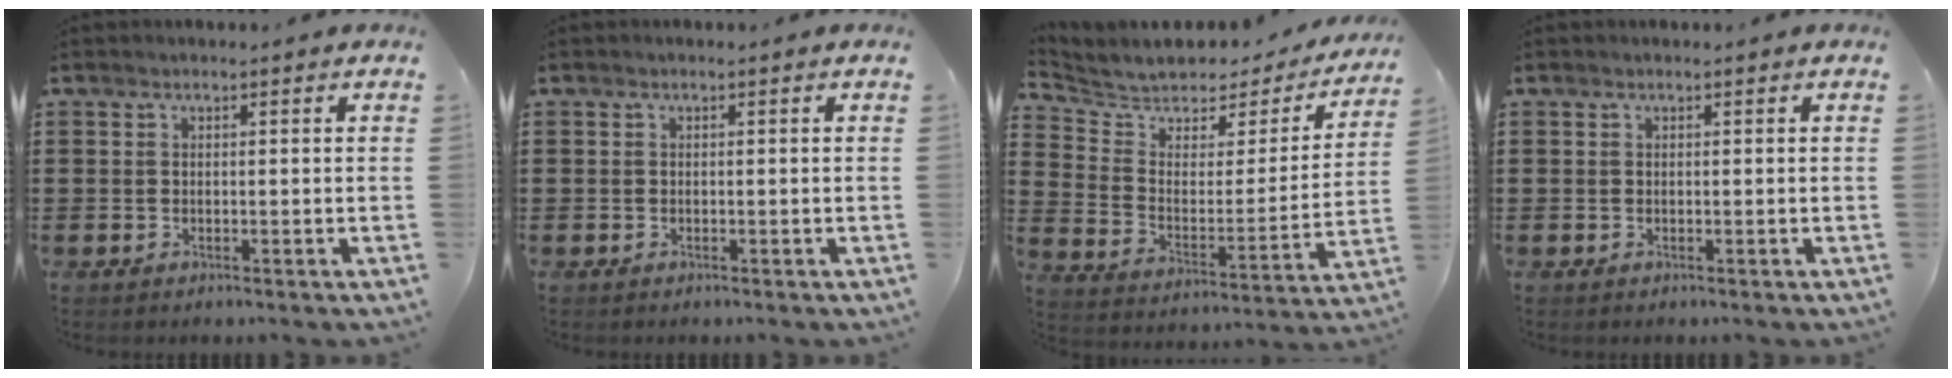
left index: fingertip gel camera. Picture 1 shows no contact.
{"total": 0.0}
{"total": 5.0, "force": [4.4, 2.1, 0.9], "torque": [-0.053, -0.033, 0.070]}
{"total": 0.0}